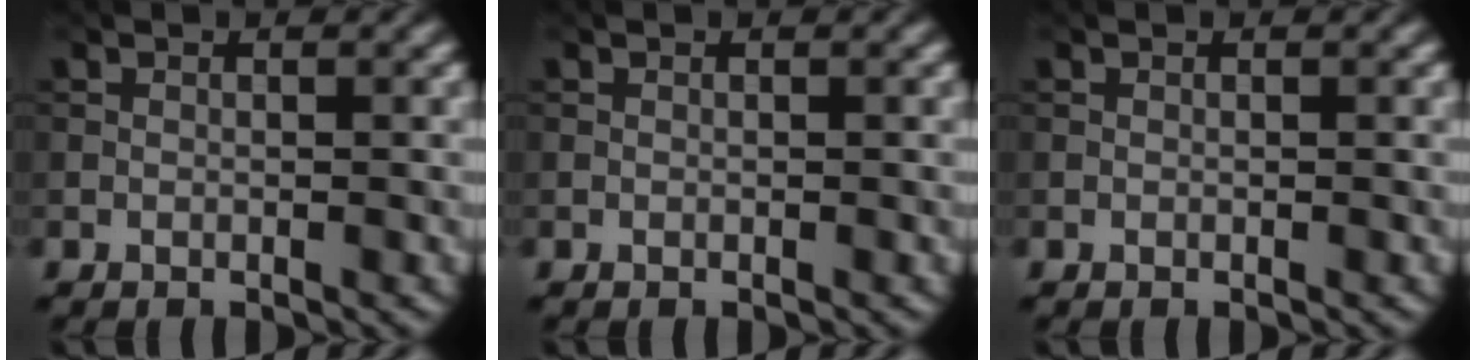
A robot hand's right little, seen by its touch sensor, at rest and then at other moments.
{"total": 0.0}
{"total": 0.0}